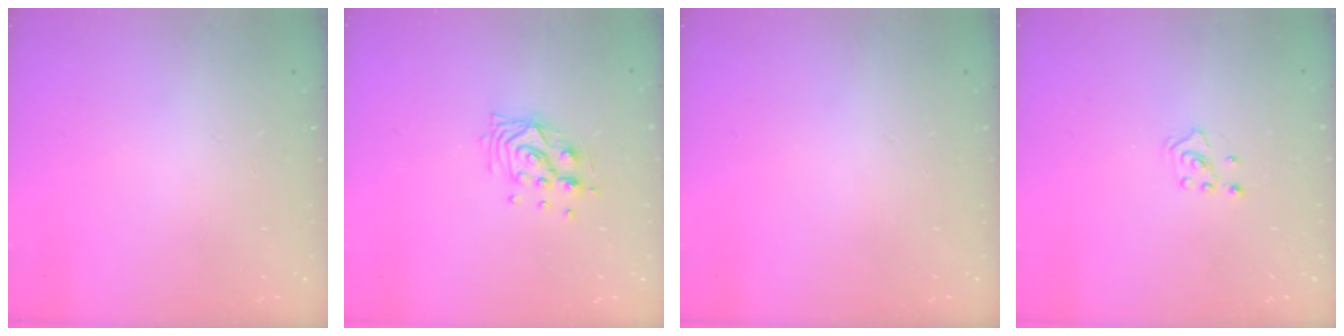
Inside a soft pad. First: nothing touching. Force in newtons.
{"total": 9.5, "press": 9.5, "slide": 0.4}
{"total": 0.0}
{"total": 2.4, "press": 2.2, "slide": 0.8}